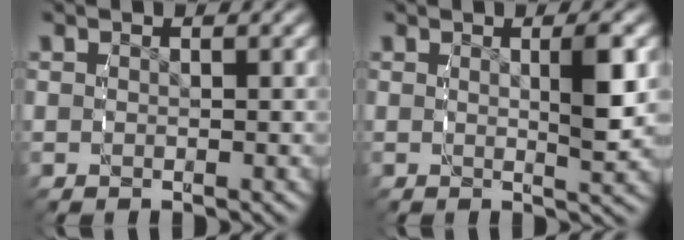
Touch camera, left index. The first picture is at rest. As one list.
[{"total": 2.6, "force": [0.6, -0.2, 2.5], "torque": [-0.033, -0.003, 0.008]}]